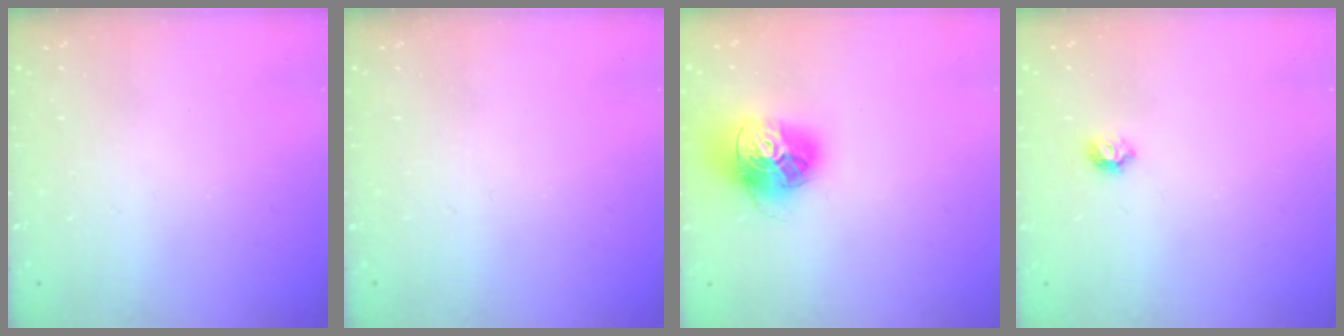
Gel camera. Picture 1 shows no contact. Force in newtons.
{"total": 0.0}
{"total": 16.8, "press": 16.7, "slide": 1.5}
{"total": 5.9, "press": 5.8, "slide": 0.9}